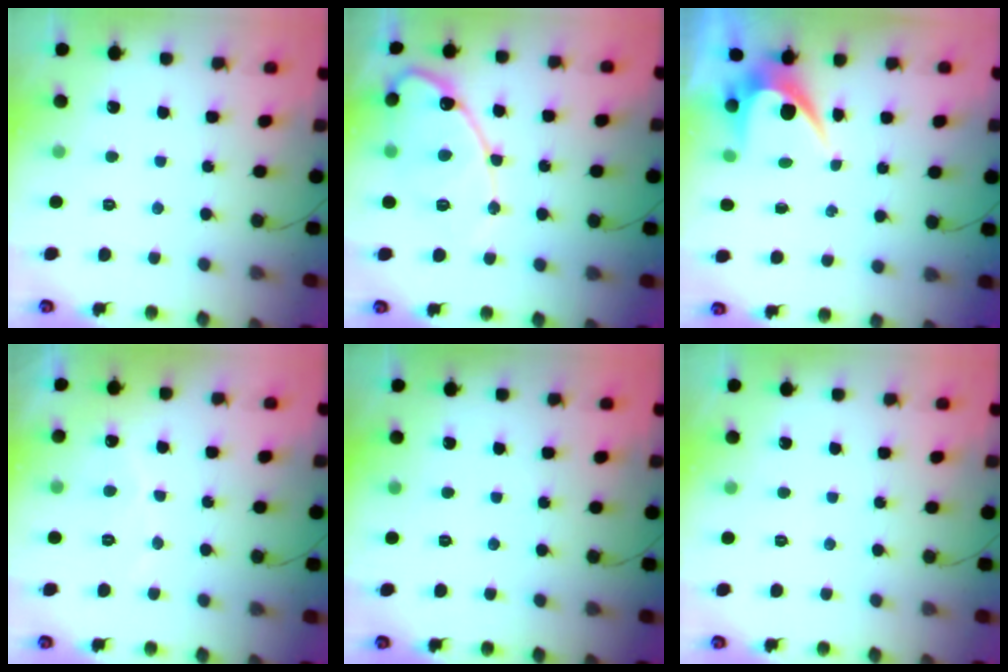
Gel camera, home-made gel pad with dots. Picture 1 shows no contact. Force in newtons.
{"total": 17.7, "press": 17.6, "slide": 1.4}
{"total": 5.0, "press": 5.0, "slide": 0.4}
{"total": 4.9, "press": 4.9, "slide": 0.3}
{"total": 0.0}
{"total": 0.0}